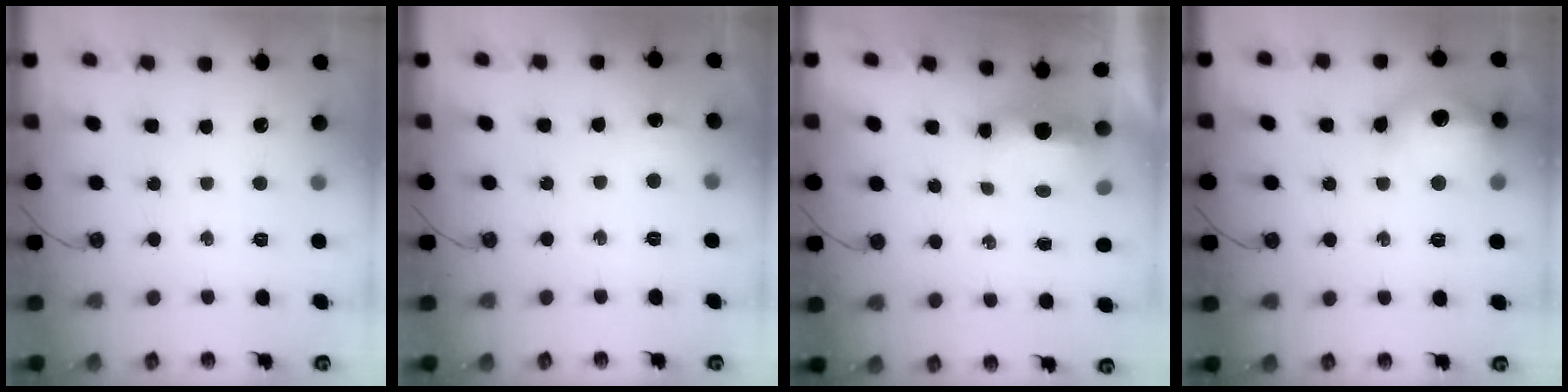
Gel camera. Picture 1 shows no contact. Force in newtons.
{"total": 3.9, "press": 3.9, "slide": 0.5}
{"total": 5.1, "press": 5.0, "slide": 1.2}
{"total": 16.5, "press": 16.4, "slide": 1.4}